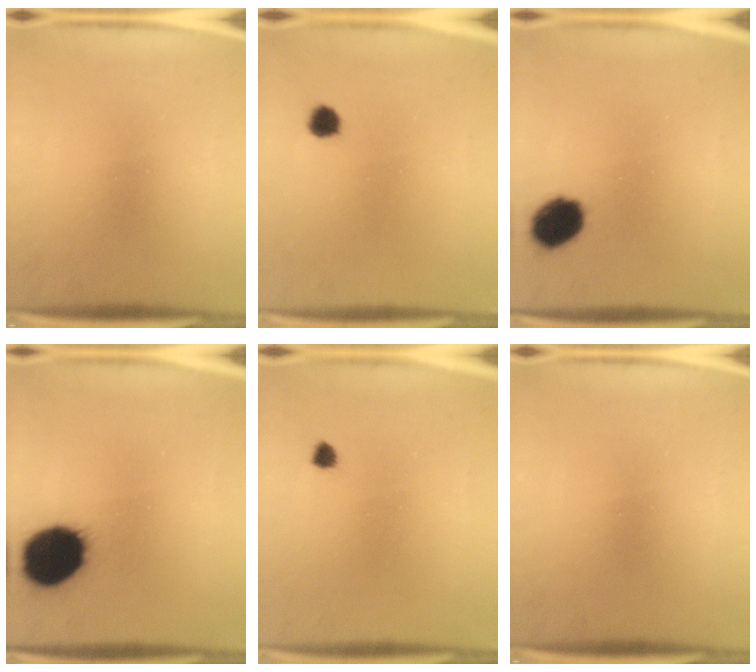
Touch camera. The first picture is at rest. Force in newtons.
{"total": 2.5}
{"total": 9.1}
{"total": 18.3}
{"total": 1.2}
{"total": 0.0}